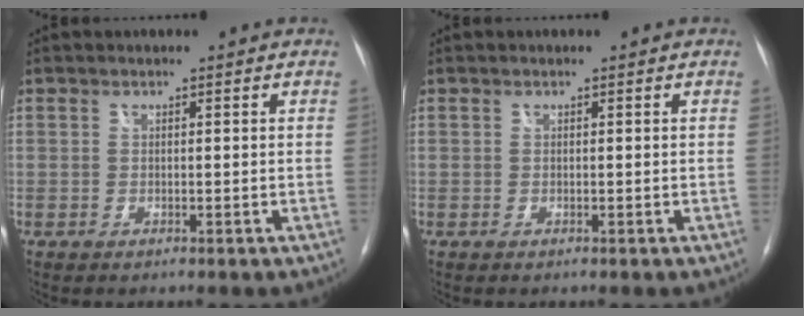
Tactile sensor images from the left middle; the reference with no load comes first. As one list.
[{"total": 0.0}]